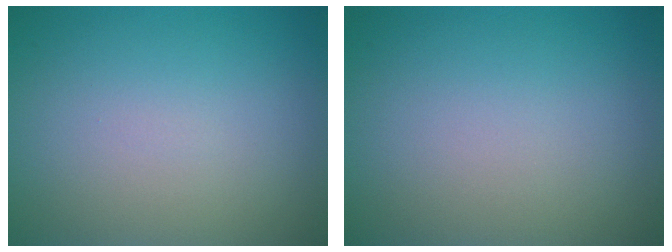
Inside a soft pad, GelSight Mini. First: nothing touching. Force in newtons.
{"total": 0.0}